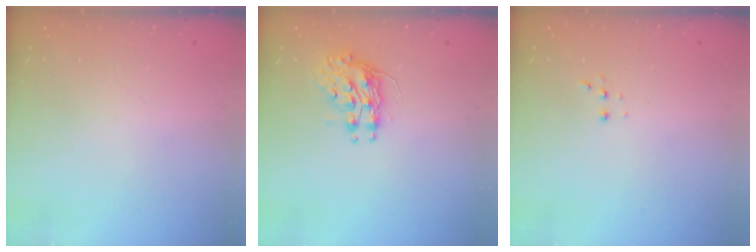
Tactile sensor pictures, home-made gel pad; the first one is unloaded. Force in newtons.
{"total": 9.1, "press": 9.0, "slide": 1.0}
{"total": 2.2, "press": 2.2, "slide": 0.5}